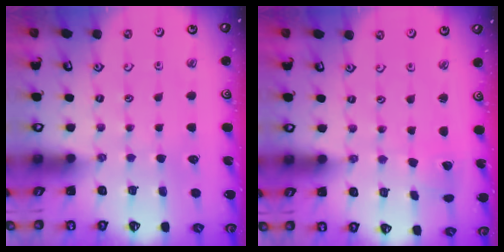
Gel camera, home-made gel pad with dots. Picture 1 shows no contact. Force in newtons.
{"total": 2.1, "press": 2.1, "slide": 0.1}